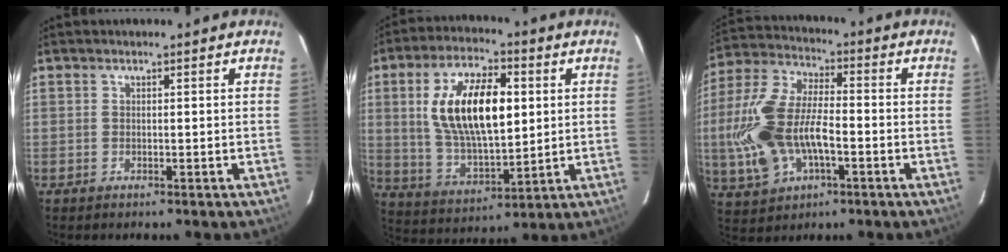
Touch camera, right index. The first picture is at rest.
{"total": 18.0, "force": [3.5, 8.2, 15.7], "torque": [-0.296, 0.011, 0.075]}
{"total": 17.7, "force": [-3.5, 9.3, 14.6], "torque": [-0.329, 0.003, -0.059]}